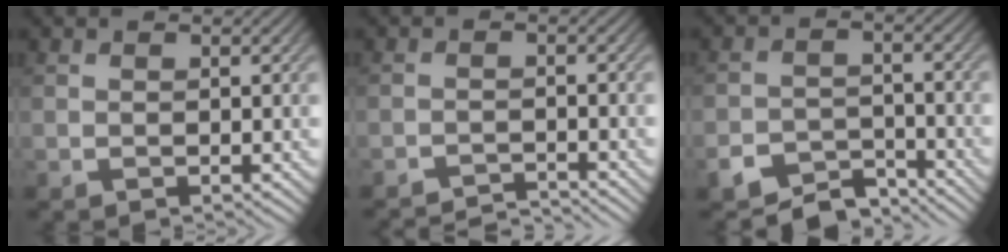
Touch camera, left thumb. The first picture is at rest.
{"total": 4.1, "force": [-3.9, 0.2, 1.0], "torque": [-0.021, 0.004, -0.071]}
{"total": 6.6, "force": [-5.6, 2.6, 2.2], "torque": [-0.034, -0.006, -0.103]}